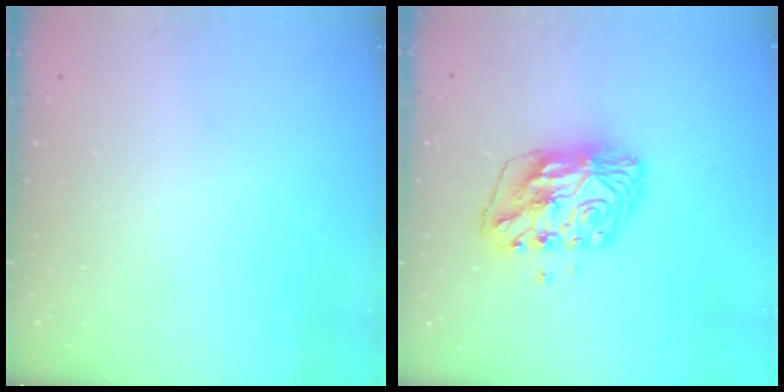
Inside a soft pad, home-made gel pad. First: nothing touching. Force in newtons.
{"total": 11.3, "press": 11.2, "slide": 1.6}